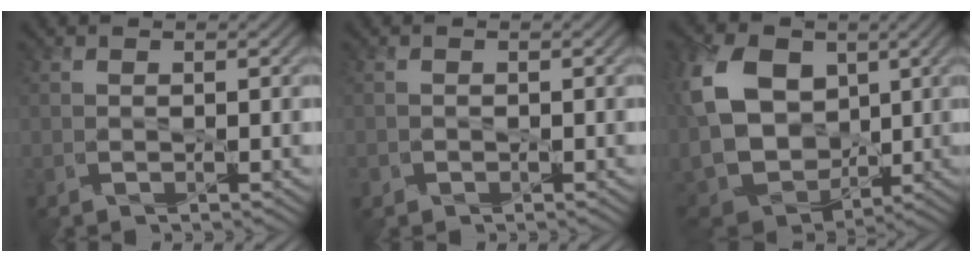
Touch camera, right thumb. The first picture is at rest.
{"total": 0.5, "force": [-0.2, 0.4, -0.3], "torque": [0.012, 0.001, -0.005]}
{"total": 15.1, "force": [2.9, 11.3, 9.5], "torque": [-0.242, 0.005, 0.075]}